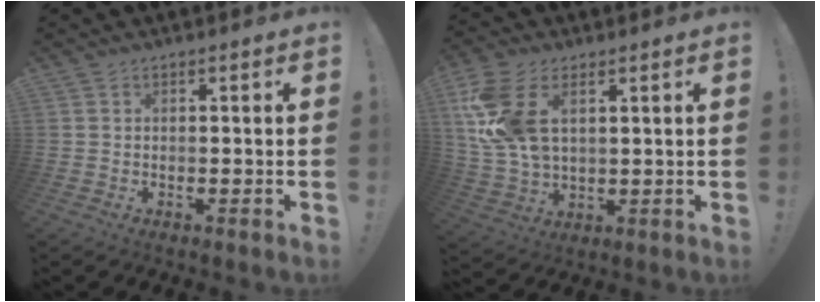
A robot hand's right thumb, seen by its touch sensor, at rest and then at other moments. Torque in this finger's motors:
{"motor_torque": [1.86, 1.91, 1.18, 0.31, 0.13]}